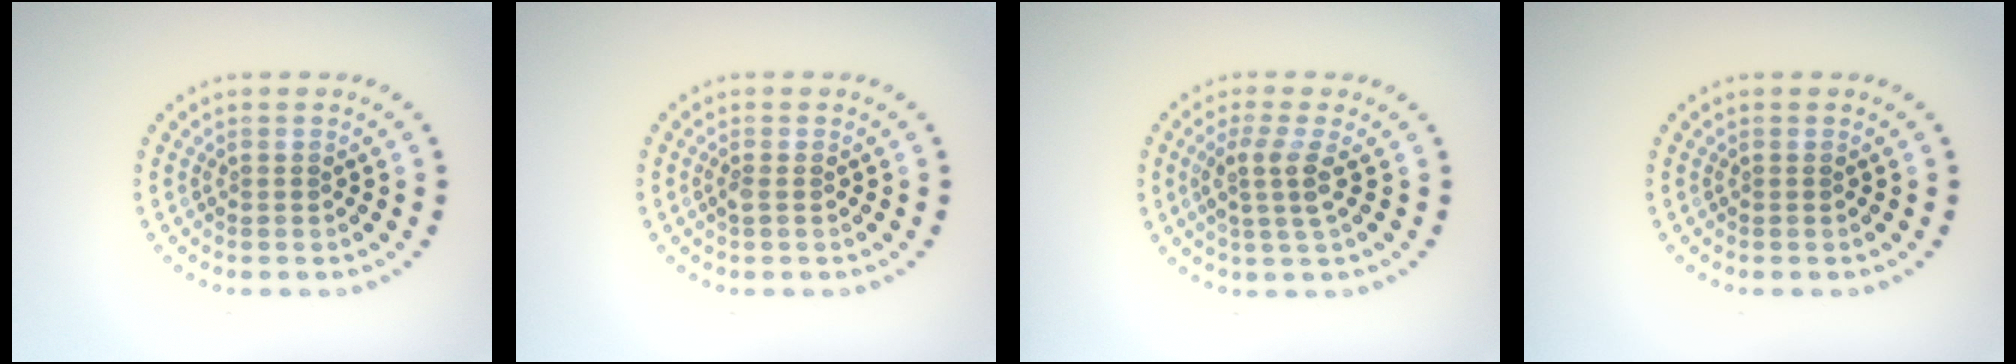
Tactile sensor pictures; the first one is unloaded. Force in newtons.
{"total": 0.6, "press": 0.6, "slide": 0.2}
{"total": 2.6, "press": 2.0, "slide": 1.7}
{"total": 0.0}